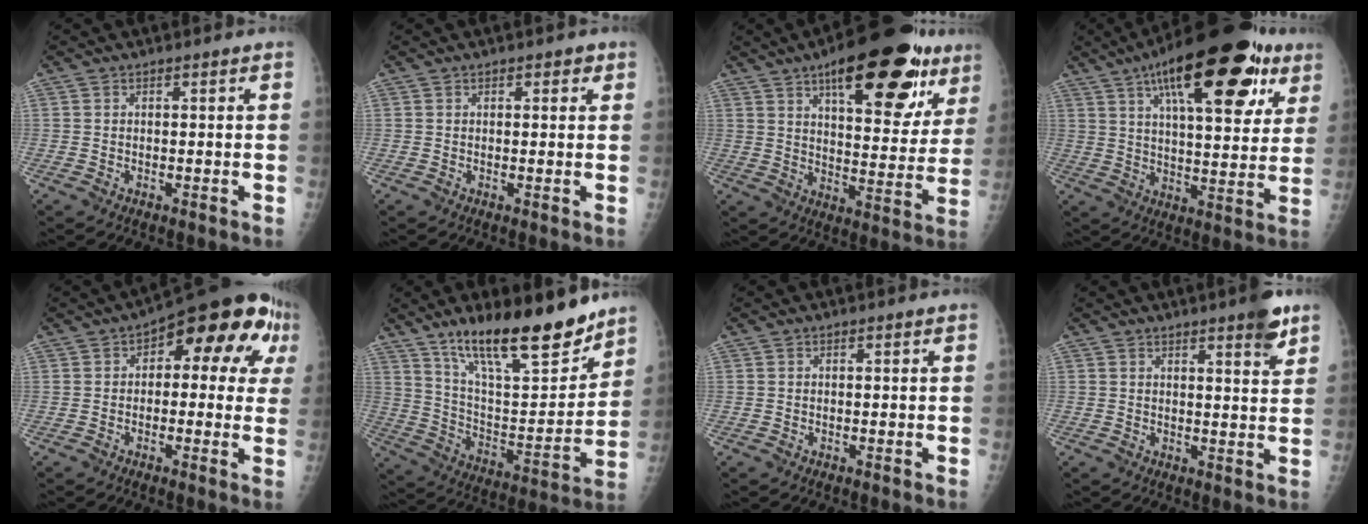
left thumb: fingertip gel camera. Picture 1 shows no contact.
{"total": 1.7, "force": [0.9, 1.0, 1.1], "torque": [-0.001, -0.001, 0.008]}
{"total": 25.7, "force": [13.8, 9.8, 19.3], "torque": [-0.236, -0.028, 0.199]}
{"total": 26.8, "force": [13.4, 10.0, 20.9], "torque": [-0.286, -0.009, 0.198]}
{"total": 15.5, "force": [4.3, 7.8, 12.7], "torque": [-0.107, 0.025, 0.039]}
{"total": 21.7, "force": [15.8, 6.0, 13.6], "torque": [-0.184, -0.090, 0.271]}
{"total": 0.0}
{"total": 5.4, "force": [3.5, 1.0, 4.0], "torque": [-0.045, -0.020, 0.042]}